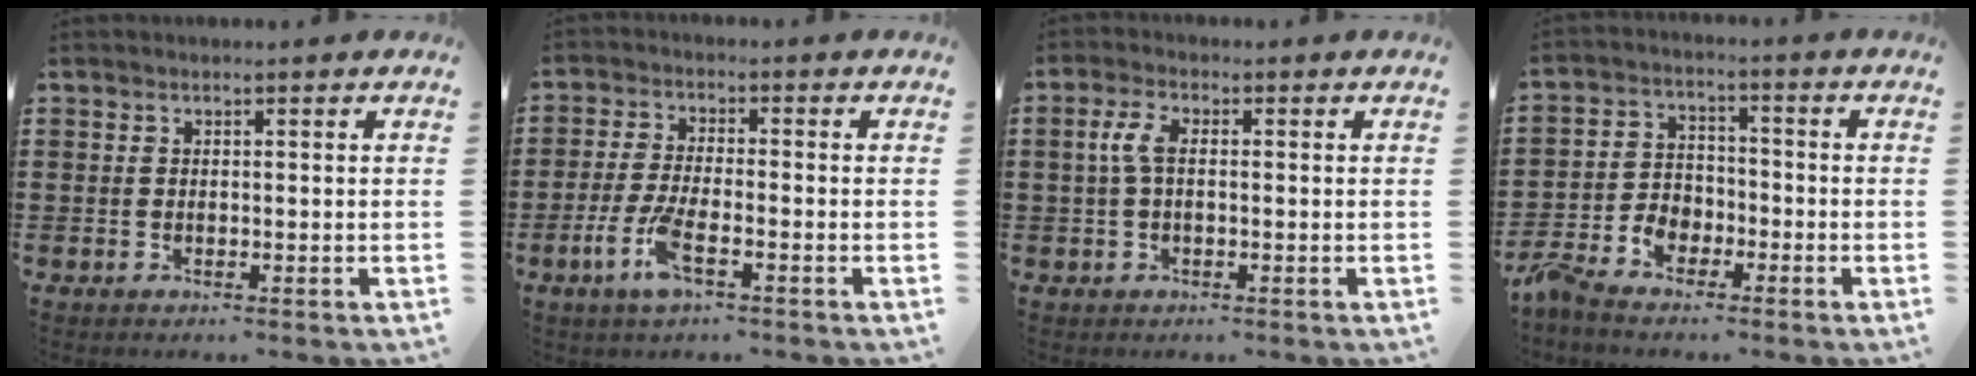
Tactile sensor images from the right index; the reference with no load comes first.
{"total": 5.9, "force": [-3.0, 1.4, 4.8], "torque": [-0.114, -0.015, -0.058]}
{"total": 3.7, "force": [0.1, 1.6, 3.3], "torque": [-0.079, 0.001, -0.005]}
{"total": 4.4, "force": [-3.2, 2.6, 1.4], "torque": [-0.052, 0.005, -0.070]}